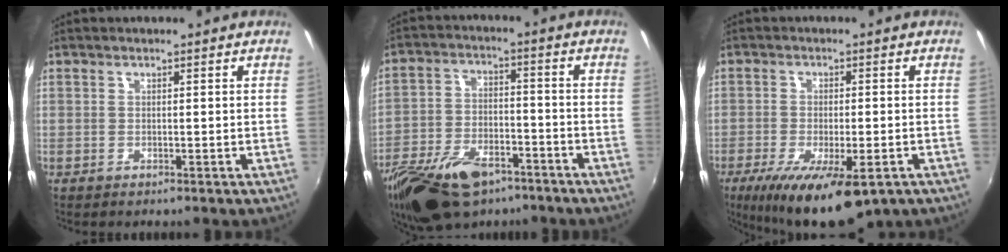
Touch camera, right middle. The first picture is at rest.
{"total": 18.4, "force": [-11.8, 9.4, 10.6], "torque": [-0.235, -0.023, -0.204]}
{"total": 14.3, "force": [-8.4, 4.9, 10.4], "torque": [-0.197, -0.045, -0.126]}